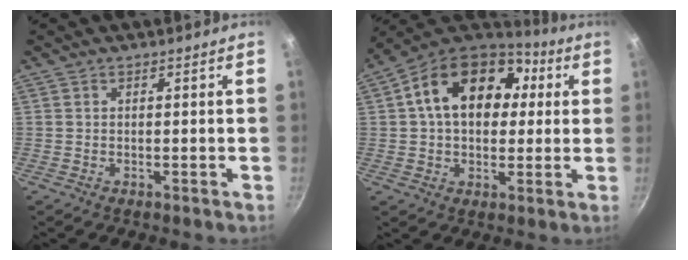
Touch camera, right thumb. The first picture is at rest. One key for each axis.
{"total": 19.9, "fx": 4.4, "fy": 14.0, "fz": 13.5, "tx": -0.200, "ty": 0.027, "tz": 0.058}